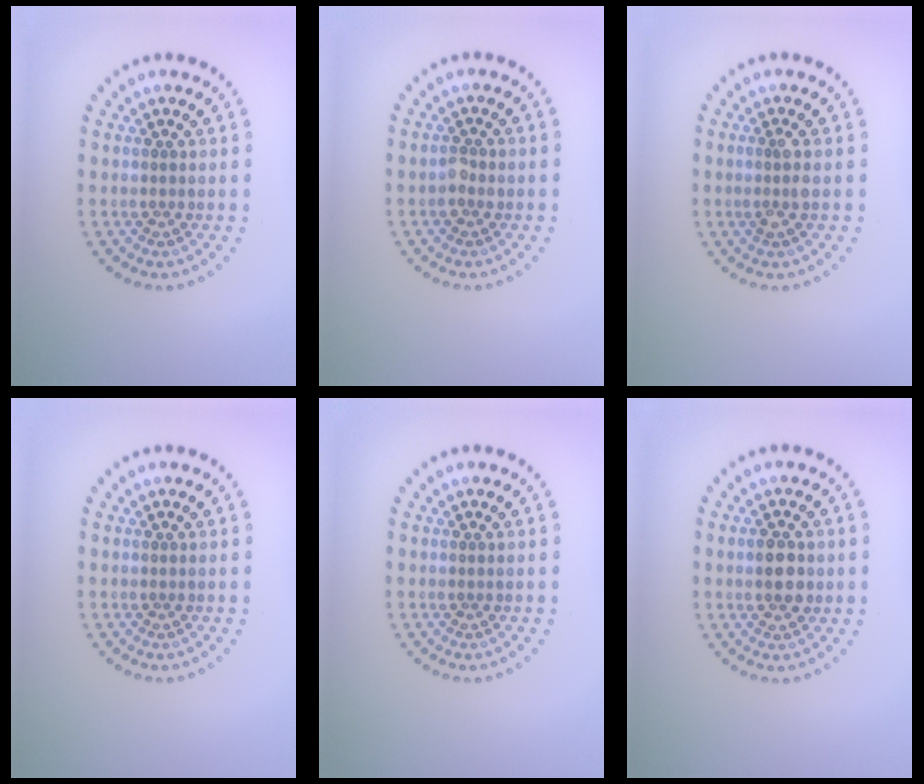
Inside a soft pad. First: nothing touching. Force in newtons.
{"total": 1.1, "press": 1.1, "slide": 0.1}
{"total": 1.3, "press": 1.2, "slide": 0.6}
{"total": 0.0}
{"total": 0.0}
{"total": 2.8, "press": 2.8, "slide": 0.1}